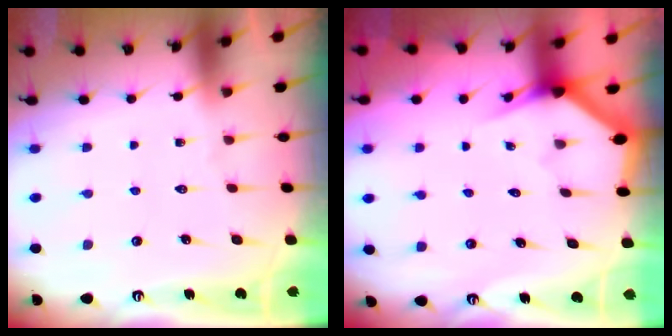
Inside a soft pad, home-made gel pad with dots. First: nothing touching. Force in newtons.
{"total": 2.9, "press": 2.9, "slide": 0.1}